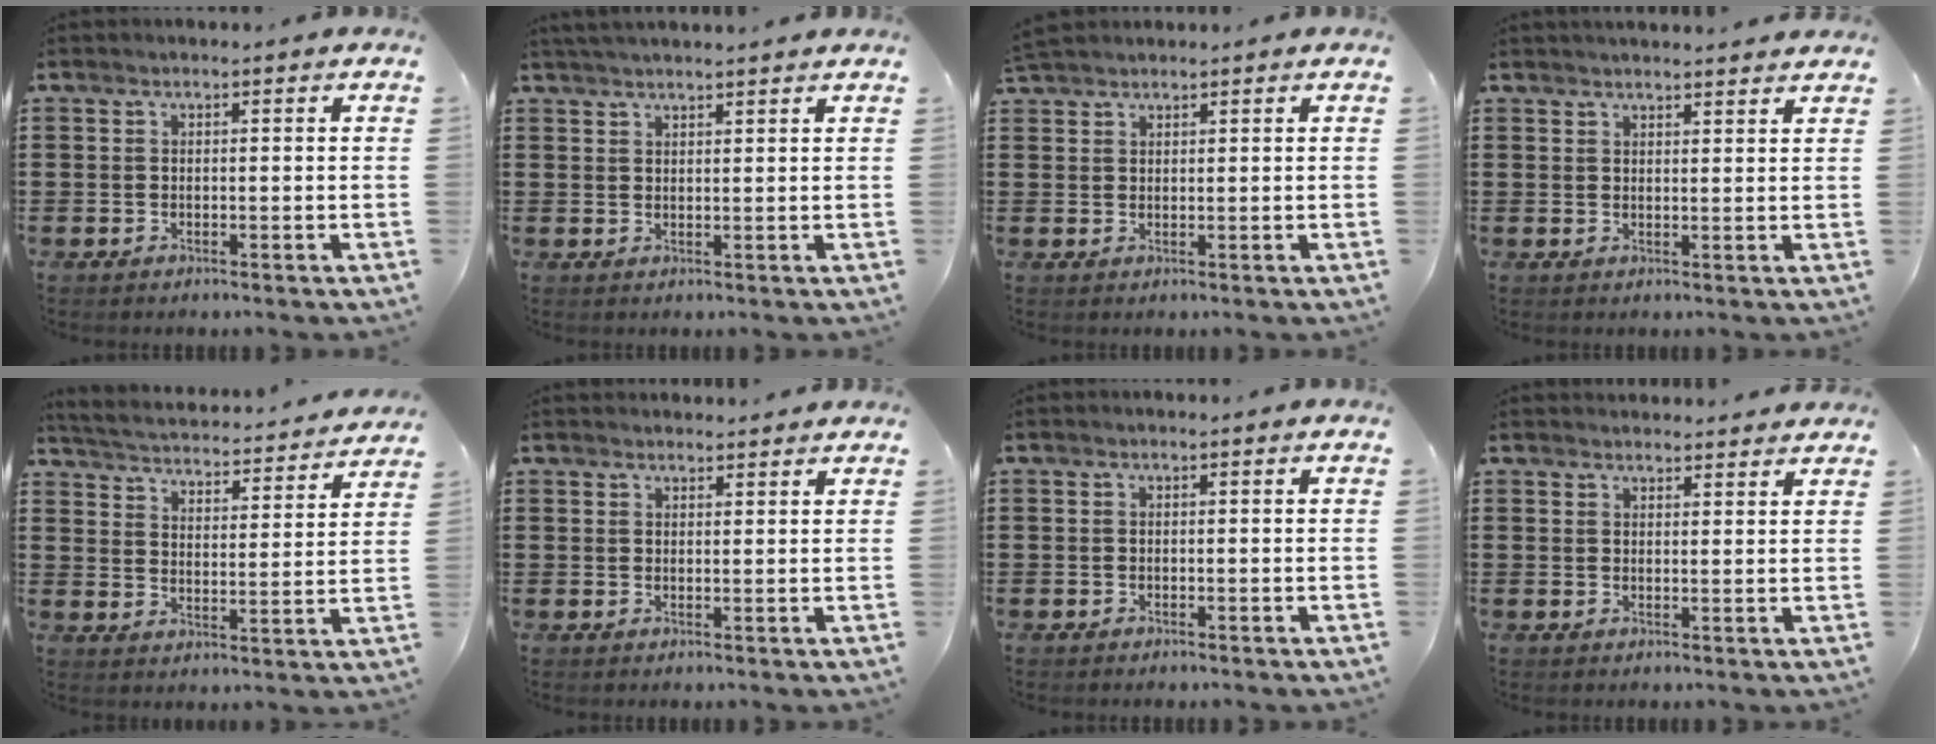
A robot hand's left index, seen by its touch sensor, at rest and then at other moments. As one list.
[{"total": 2.1, "force": [2.1, -0.2, 0.5], "torque": [-0.013, 0.000, 0.040]}, {"total": 2.1, "force": [2.1, 0.4, 0.3], "torque": [-0.011, 0.004, 0.042]}, {"total": 2.0, "force": [2.0, -0.1, 0.1], "torque": [-0.005, -0.002, 0.039]}, {"total": 3.2, "force": [3.2, -0.2, 0.2], "torque": [-0.026, -0.033, 0.045]}, {"total": 1.7, "force": [1.7, 0.3, 0.1], "torque": [-0.005, 0.002, 0.034]}, {"total": 0.0}, {"total": 2.2, "force": [2.2, 0.1, -0.1], "torque": [-0.004, -0.003, 0.043]}]